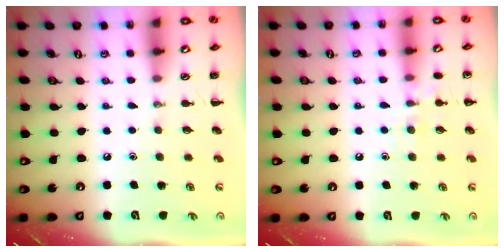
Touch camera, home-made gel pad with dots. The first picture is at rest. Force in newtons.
{"total": 7.1, "press": 7.0, "slide": 1.1}